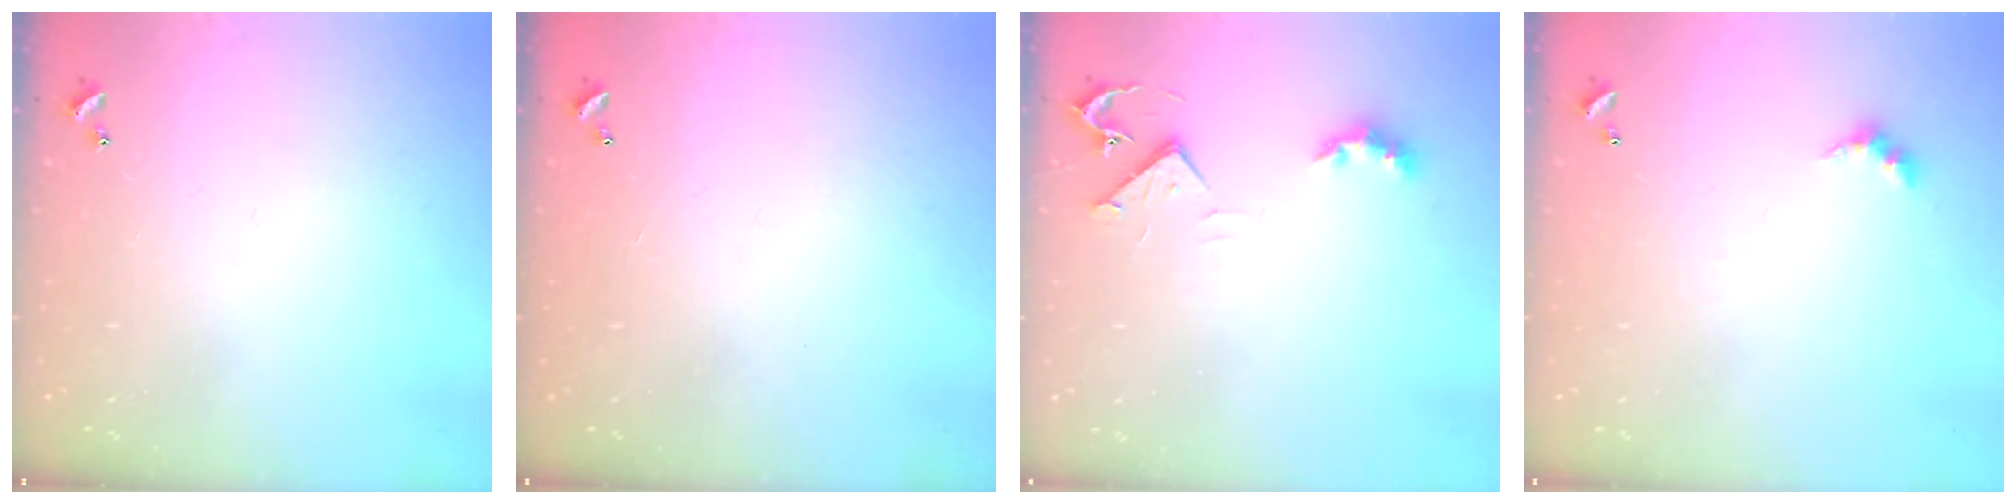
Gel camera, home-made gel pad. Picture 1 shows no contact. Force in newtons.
{"total": 2.8, "press": 2.8, "slide": 0.1}
{"total": 4.1, "press": 4.0, "slide": 0.5}
{"total": 2.4, "press": 2.4, "slide": 0.5}